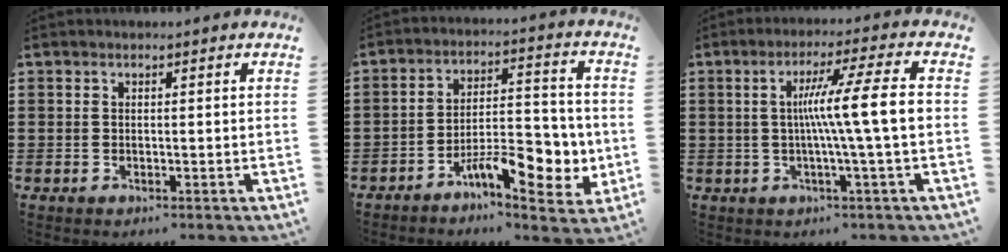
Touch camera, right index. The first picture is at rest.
{"total": 9.9, "force": [-4.9, 3.8, 7.6], "torque": [-0.093, 0.009, -0.085]}
{"total": 9.0, "force": [-0.1, -0.8, 9.0], "torque": [-0.164, -0.002, -0.011]}